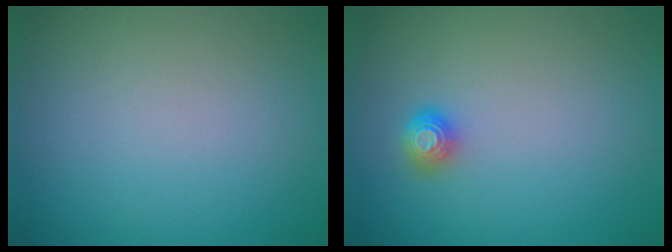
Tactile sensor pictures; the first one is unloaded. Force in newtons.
{"total": 1.6, "press": 1.4, "slide": 0.6}